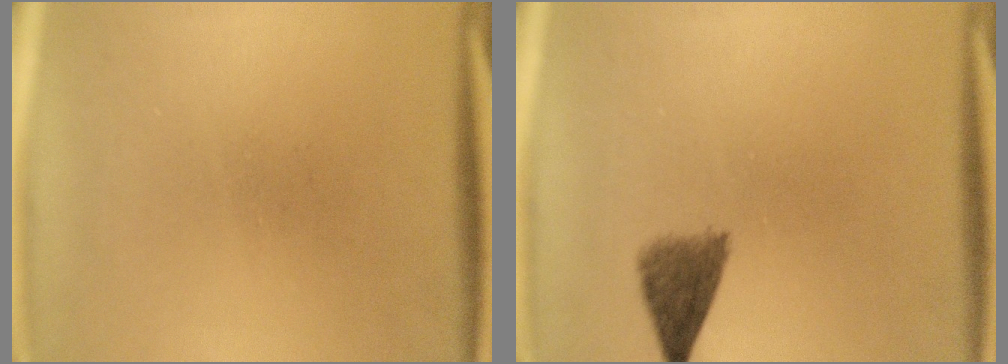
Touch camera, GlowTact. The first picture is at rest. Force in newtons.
{"total": 4.0}